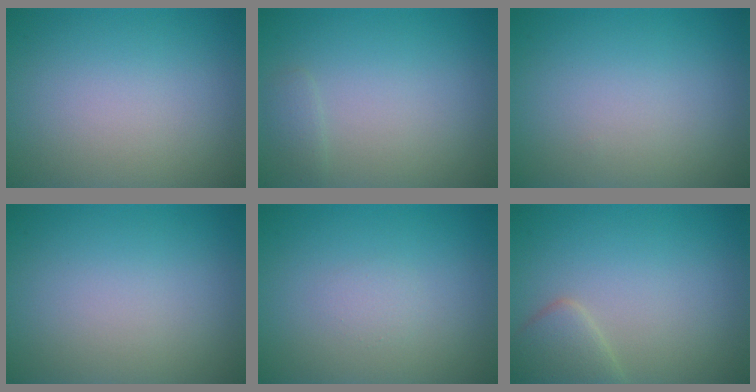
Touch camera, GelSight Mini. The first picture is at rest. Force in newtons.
{"total": 0.9, "press": 0.9, "slide": 0.0}
{"total": 0.0}
{"total": 0.0}
{"total": 0.7, "press": 0.7, "slide": 0.1}
{"total": 2.6, "press": 2.6, "slide": 0.1}